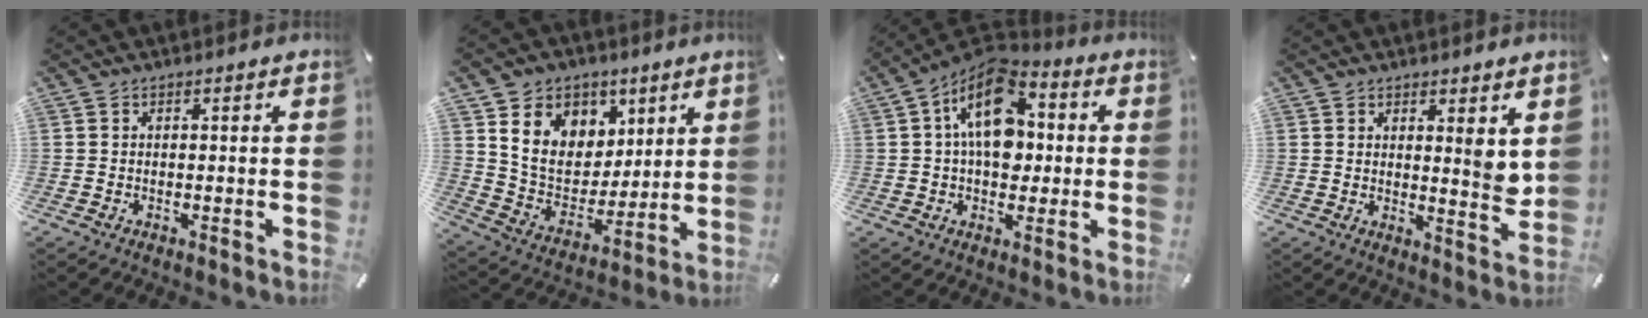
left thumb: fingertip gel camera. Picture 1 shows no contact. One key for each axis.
{"total": 13.5, "fx": 5.9, "fy": 11.3, "fz": 4.3, "tx": -0.081, "ty": -0.034, "tz": 0.121}
{"total": 17.2, "fx": 2.8, "fy": 11.1, "fz": 12.8, "tx": -0.214, "ty": -0.010, "tz": 0.047}
{"total": 5.1, "fx": 3.1, "fy": 2.3, "fz": 3.3, "tx": -0.031, "ty": -0.030, "tz": 0.050}